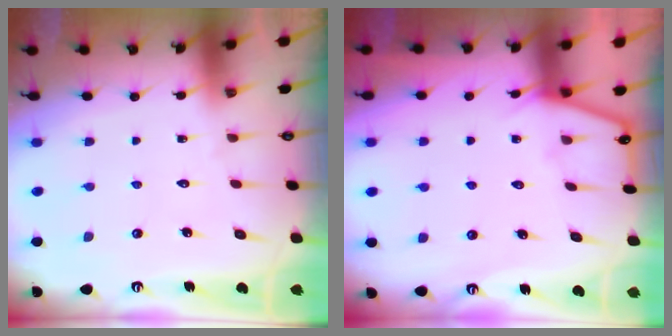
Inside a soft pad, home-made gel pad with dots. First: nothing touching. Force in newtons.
{"total": 3.9, "press": 3.8, "slide": 0.5}